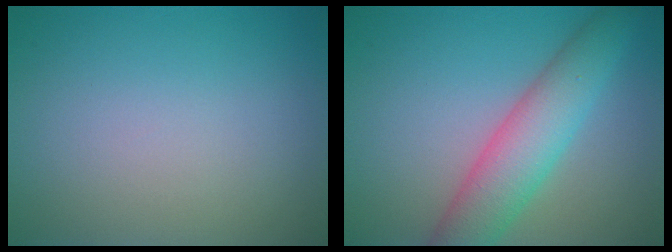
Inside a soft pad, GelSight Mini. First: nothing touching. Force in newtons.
{"total": 5.9, "press": 5.9, "slide": 0.3}